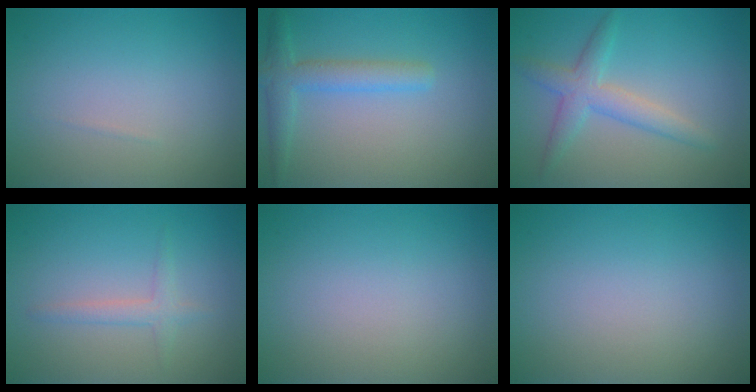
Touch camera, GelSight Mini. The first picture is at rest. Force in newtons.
{"total": 3.0, "press": 3.0, "slide": 0.1}
{"total": 3.3, "press": 3.3, "slide": 0.1}
{"total": 1.6, "press": 1.6, "slide": 0.1}
{"total": 0.0}
{"total": 0.0}